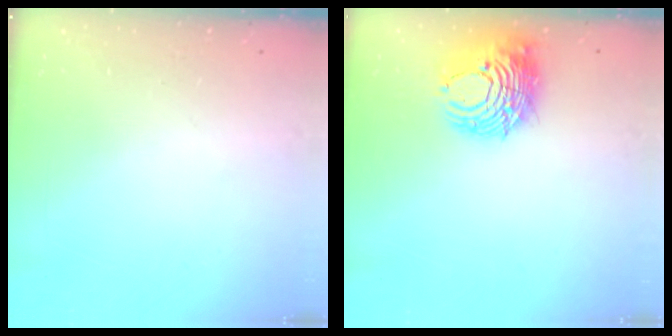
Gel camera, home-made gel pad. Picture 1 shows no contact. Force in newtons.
{"total": 11.5, "press": 11.5, "slide": 1.3}